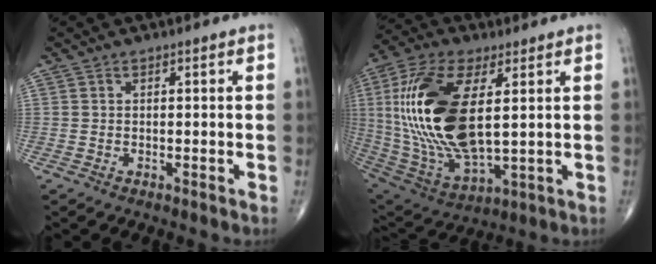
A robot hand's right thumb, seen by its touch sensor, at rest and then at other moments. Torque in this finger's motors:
{"motor_torque": [0.29, 4.14, 2.13, 0.64, 0.74]}